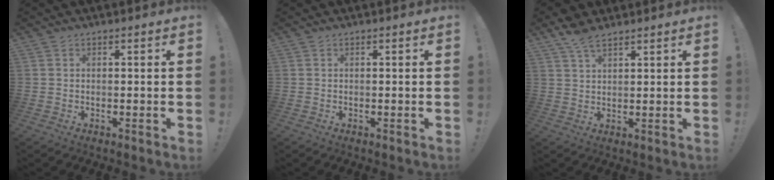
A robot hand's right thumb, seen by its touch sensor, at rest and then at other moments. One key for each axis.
{"total": 0.0}
{"total": 5.7, "fx": 4.2, "fy": 2.1, "fz": 3.2, "tx": -0.054, "ty": -0.020, "tz": 0.078}